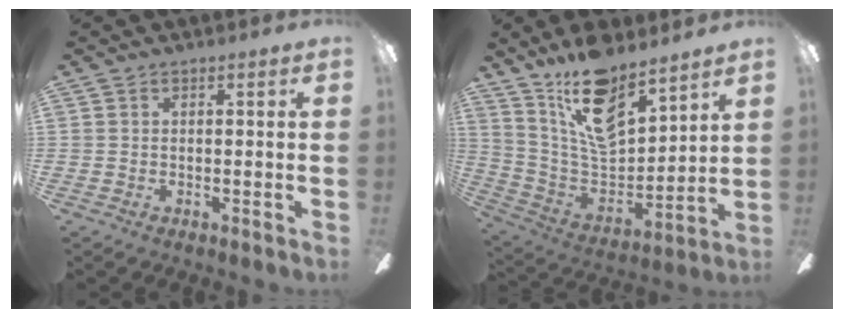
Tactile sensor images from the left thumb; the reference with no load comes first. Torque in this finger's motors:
{"motor_torque": [0.42, 0.44, 1.19, -1.54, 0.13]}